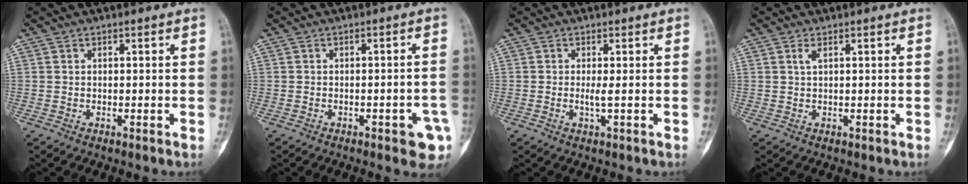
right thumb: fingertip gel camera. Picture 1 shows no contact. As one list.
[{"total": 6.3, "force": [-2.6, 2.0, 5.3], "torque": [-0.053, 0.013, -0.026]}, {"total": 1.7, "force": [-0.1, 0.1, 1.7], "torque": [-0.037, -0.004, -0.003]}, {"total": 1.2, "force": [0.6, 0.3, 1.0], "torque": [-0.025, 0.003, 0.013]}]